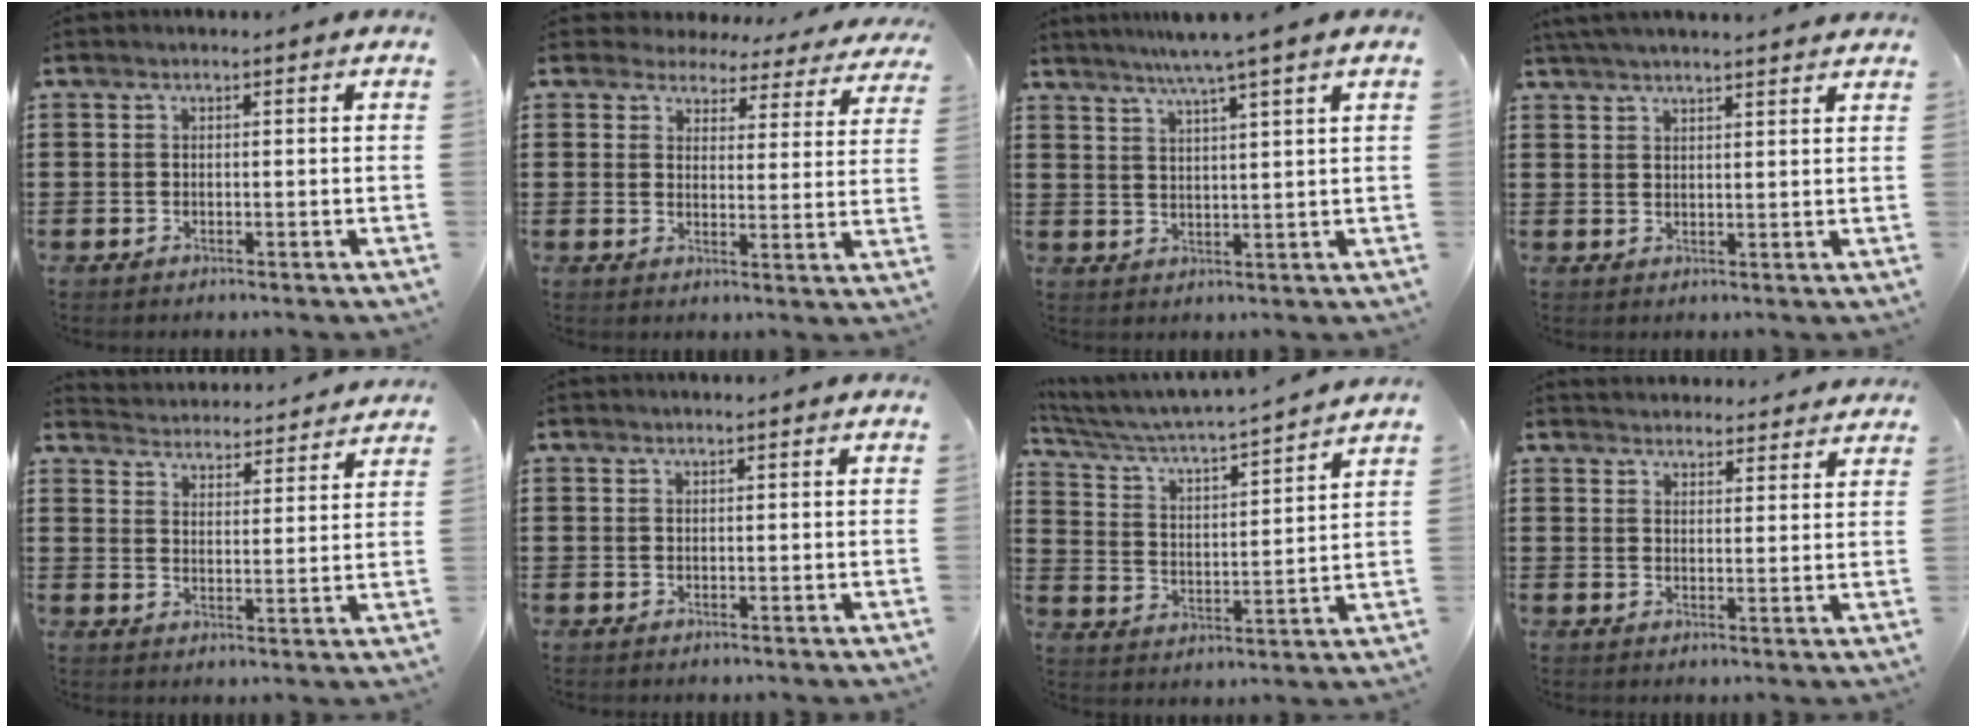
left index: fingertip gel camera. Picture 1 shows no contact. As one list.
[{"total": 3.7, "force": [3.5, 1.1, 0.3], "torque": [-0.028, -0.019, 0.060]}, {"total": 4.9, "force": [3.8, -1.1, 2.8], "torque": [-0.062, -0.012, 0.063]}, {"total": 2.8, "force": [2.7, -0.3, 0.6], "torque": [-0.020, -0.004, 0.051]}, {"total": 3.9, "force": [3.8, -0.3, -0.7], "torque": [-0.008, -0.031, 0.064]}, {"total": 0.0}, {"total": 3.2, "force": [3.1, -0.2, 1.0], "torque": [-0.042, -0.034, 0.039]}, {"total": 2.9, "force": [2.8, 0.3, -0.4], "torque": [0.007, -0.013, 0.052]}]